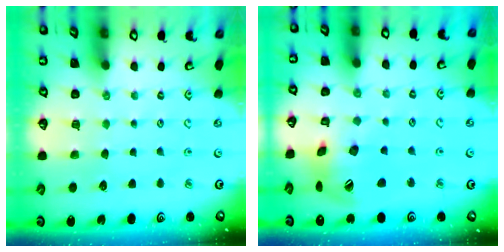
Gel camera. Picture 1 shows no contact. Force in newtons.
{"total": 16.4, "press": 16.3, "slide": 2.2}